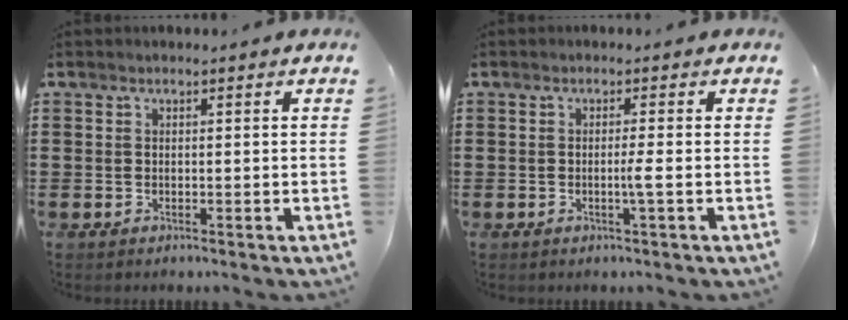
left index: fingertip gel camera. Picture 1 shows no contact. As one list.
[{"total": 2.1, "force": [-0.4, -0.6, 2.0], "torque": [-0.033, -0.006, -0.012]}]